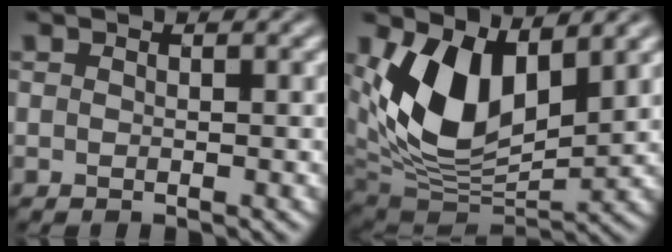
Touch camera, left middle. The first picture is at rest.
{"total": 9.5, "force": [3.0, 5.4, 7.3], "torque": [-0.148, -0.021, 0.055]}